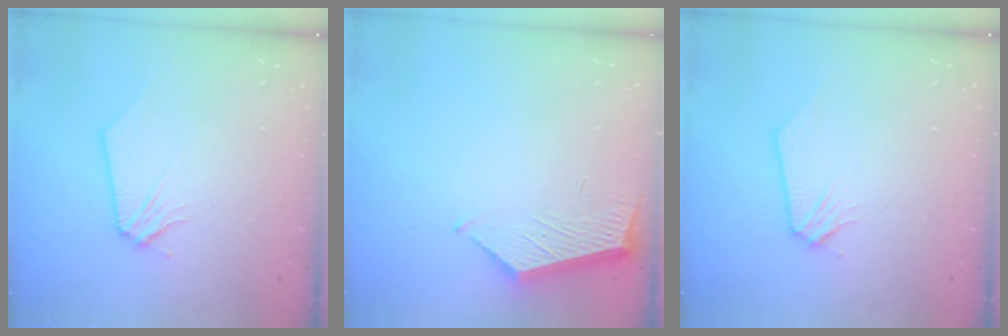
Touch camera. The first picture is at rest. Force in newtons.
{"total": 5.0, "press": 5.0, "slide": 0.2}
{"total": 0.0}